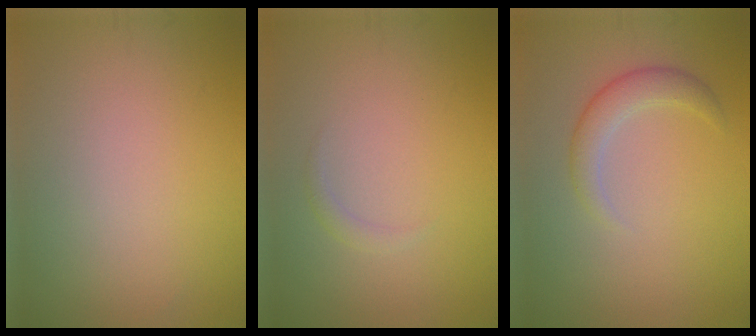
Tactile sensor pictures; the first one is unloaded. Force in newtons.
{"total": 0.9, "press": 0.9, "slide": 0.1}
{"total": 2.4, "press": 2.4, "slide": 0.1}